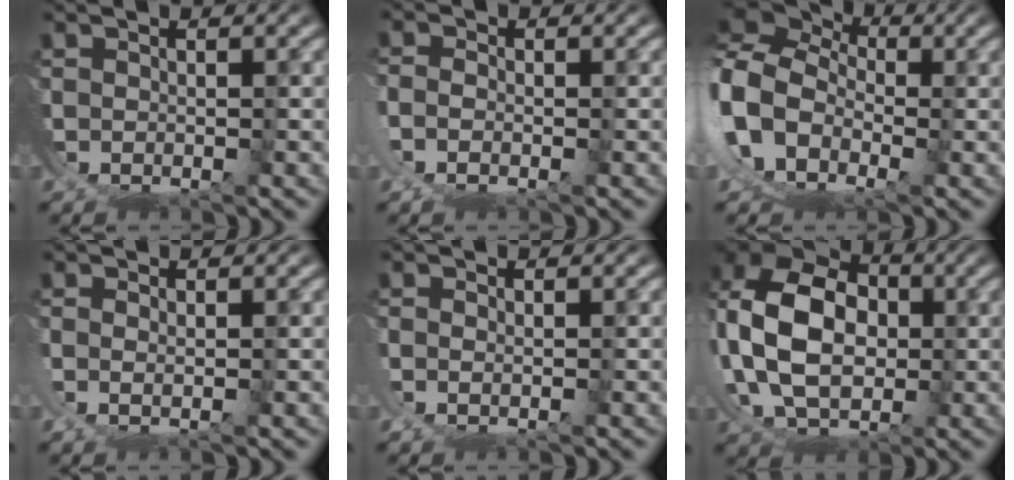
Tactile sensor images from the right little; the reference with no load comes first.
{"total": 1.3, "force": [-0.5, 0.7, 0.9], "torque": [-0.025, -0.009, -0.005]}
{"total": 13.4, "force": [1.0, 12.3, 5.4], "torque": [-0.183, -0.025, 0.004]}
{"total": 1.8, "force": [1.2, -1.3, 0.5], "torque": [-0.008, 0.001, 0.022]}
{"total": 1.1, "force": [0.7, -0.5, 0.7], "torque": [-0.013, -0.003, 0.014]}
{"total": 10.8, "force": [3.2, 8.4, 6.0], "torque": [-0.156, -0.021, 0.057]}